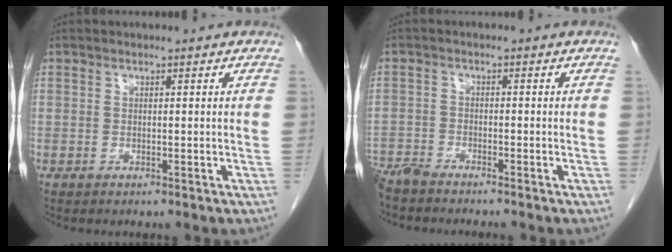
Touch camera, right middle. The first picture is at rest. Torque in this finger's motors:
{"motor_torque": [0.08, -0.77, 0.05, 0.02]}